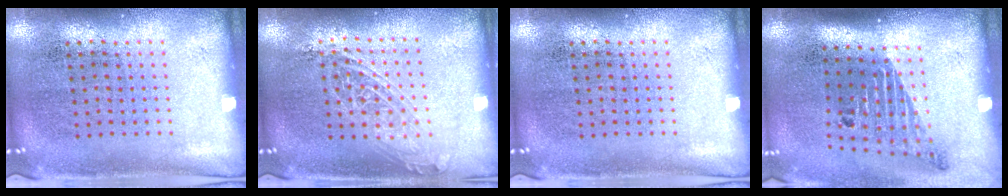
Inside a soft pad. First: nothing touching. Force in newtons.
{"total": 1.6, "press": 1.3, "slide": 0.9}
{"total": 0.0}
{"total": 1.8, "press": 1.2, "slide": 1.4}